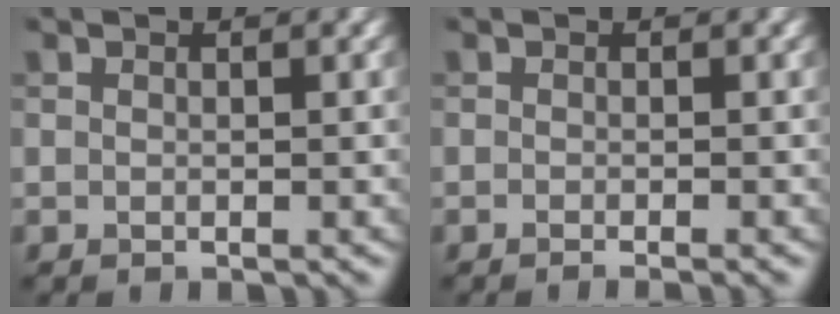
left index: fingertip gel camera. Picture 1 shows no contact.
{"total": 1.6, "force": [-0.7, 0.5, 1.3], "torque": [-0.004, -0.007, -0.012]}